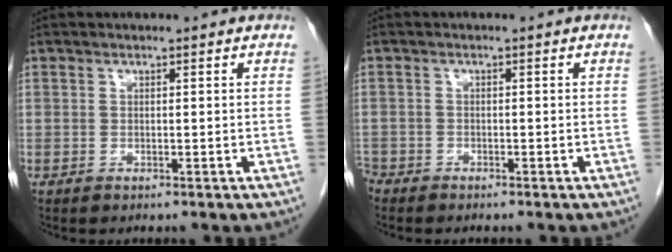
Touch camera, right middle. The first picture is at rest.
{"total": 2.3, "force": [-2.1, 0.9, 0.3], "torque": [-0.009, -0.002, -0.038]}